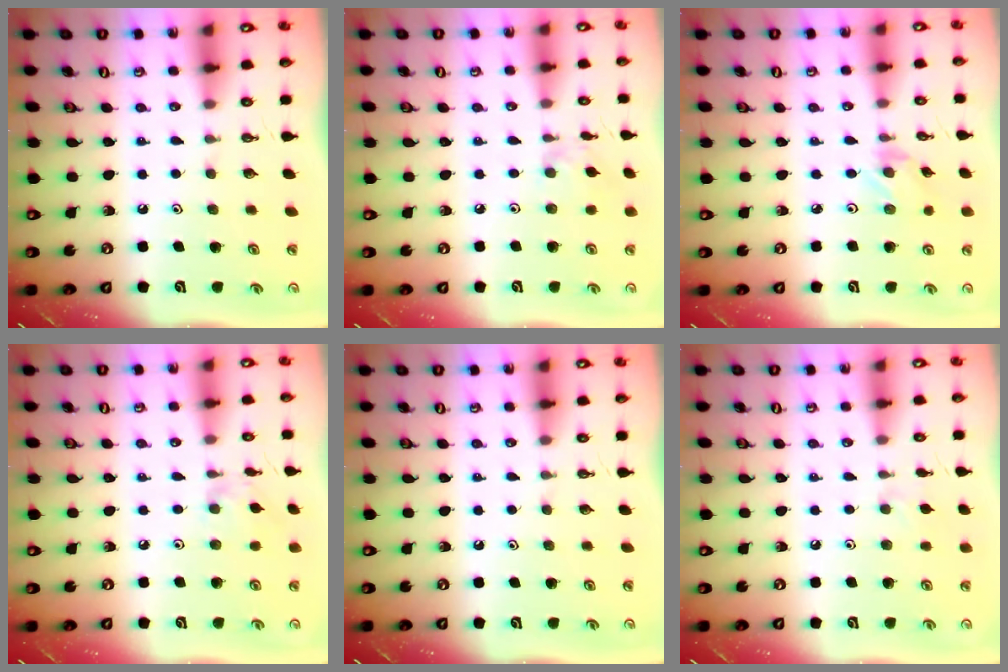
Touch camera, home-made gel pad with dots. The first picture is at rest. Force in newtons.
{"total": 1.9, "press": 1.8, "slide": 0.5}
{"total": 1.2, "press": 1.2, "slide": 0.3}
{"total": 2.8, "press": 2.7, "slide": 0.5}
{"total": 0.0}
{"total": 4.8, "press": 4.7, "slide": 0.7}